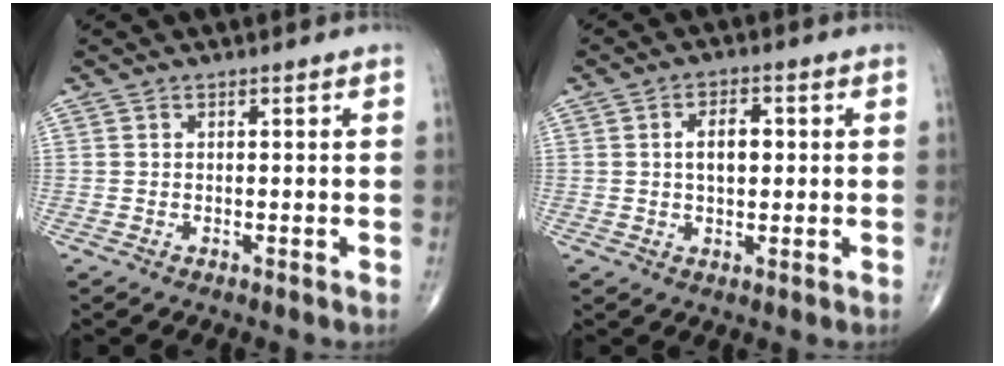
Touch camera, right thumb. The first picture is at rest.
{"total": 5.4, "force": [0.7, 3.1, 4.4], "torque": [-0.065, 0.006, 0.011]}